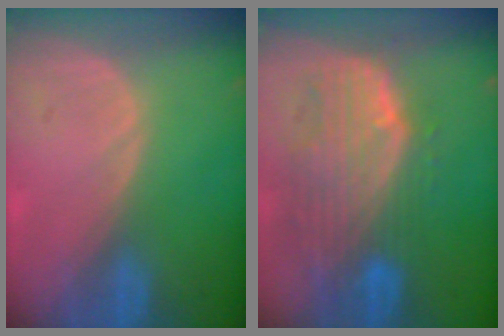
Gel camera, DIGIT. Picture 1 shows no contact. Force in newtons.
{"total": 10.5, "press": 9.0, "slide": 5.4}